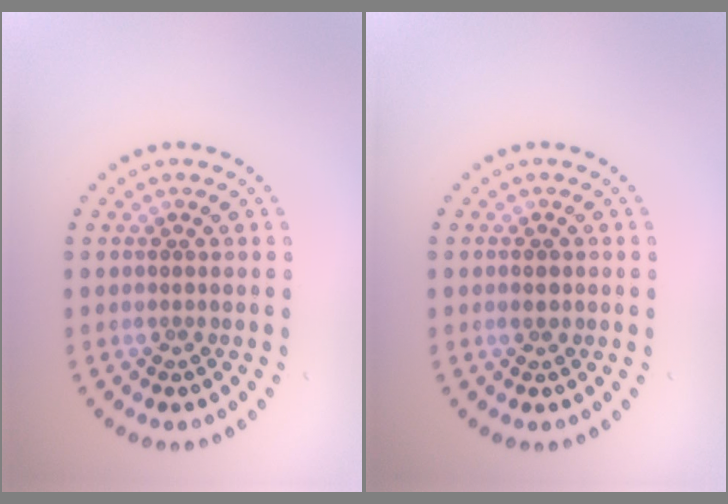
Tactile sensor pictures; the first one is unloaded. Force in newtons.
{"total": 1.1, "press": 1.1, "slide": 0.0}